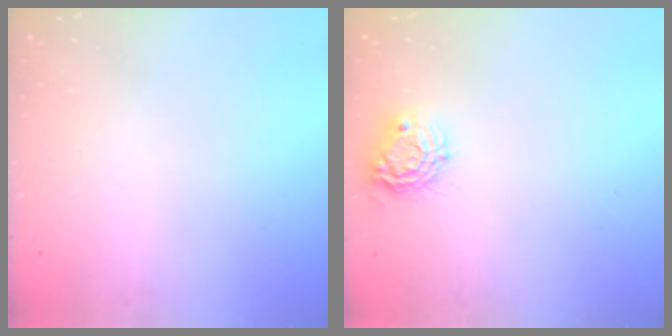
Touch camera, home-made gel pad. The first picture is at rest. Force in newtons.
{"total": 8.8, "press": 8.8, "slide": 0.4}